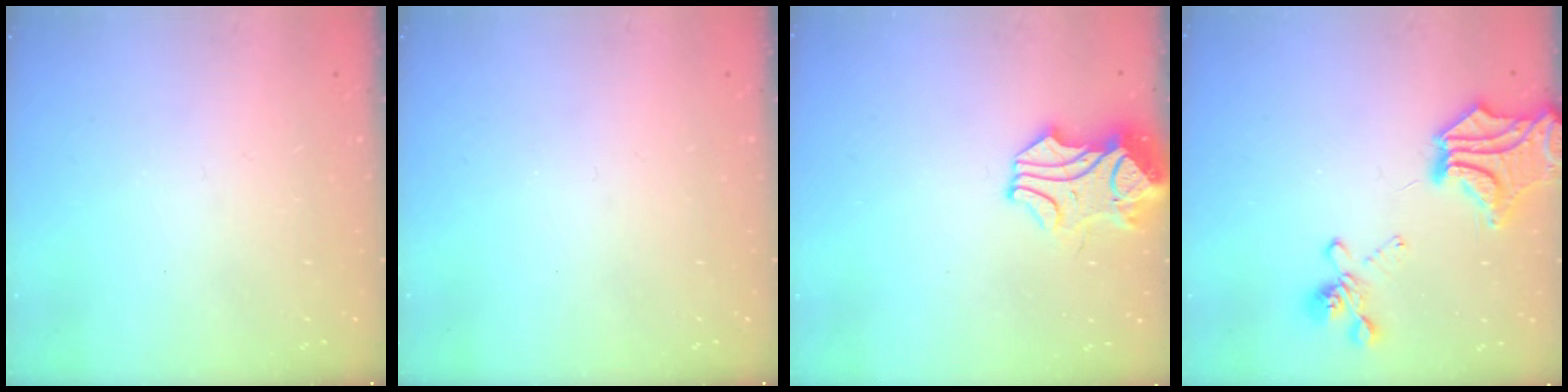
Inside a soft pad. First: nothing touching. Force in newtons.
{"total": 0.0}
{"total": 2.3, "press": 1.7, "slide": 1.4}
{"total": 6.7, "press": 5.7, "slide": 3.6}